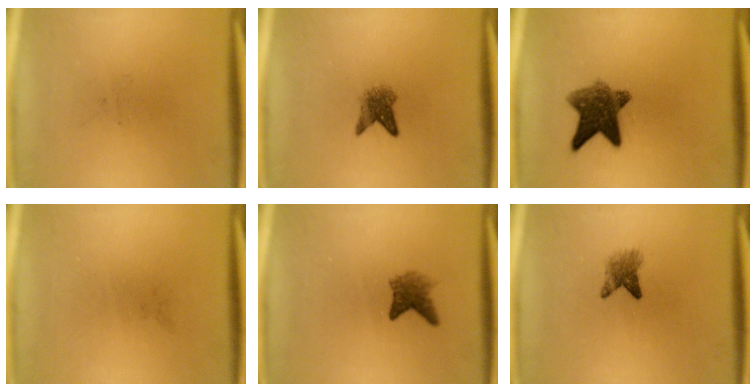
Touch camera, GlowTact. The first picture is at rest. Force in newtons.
{"total": 3.1}
{"total": 7.9}
{"total": 0.0}
{"total": 2.7}
{"total": 2.7}